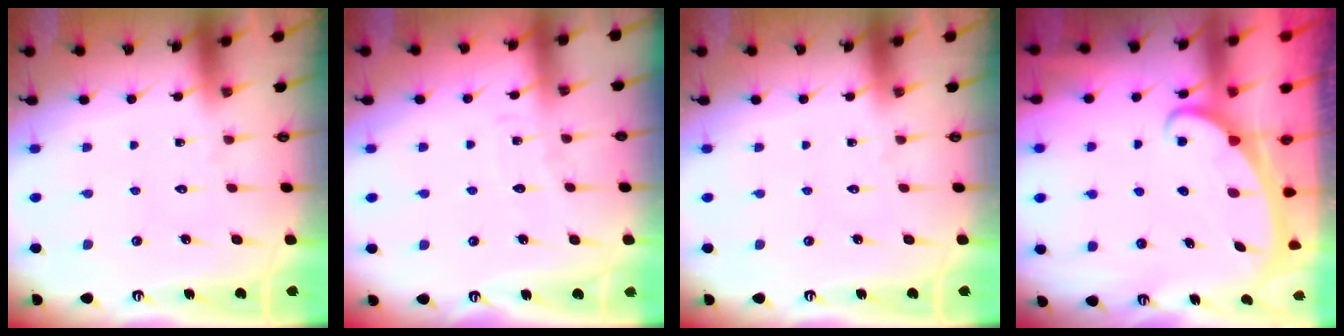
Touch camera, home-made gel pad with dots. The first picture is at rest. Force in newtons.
{"total": 3.6, "press": 3.6, "slide": 0.4}
{"total": 0.0}
{"total": 2.3, "press": 2.3, "slide": 0.3}